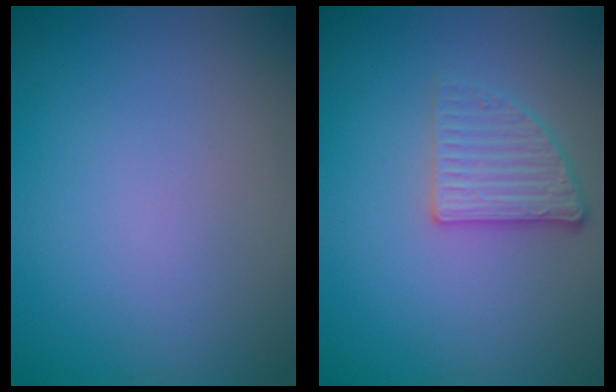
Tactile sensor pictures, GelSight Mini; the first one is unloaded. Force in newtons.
{"total": 2.6, "press": 2.4, "slide": 1.2}